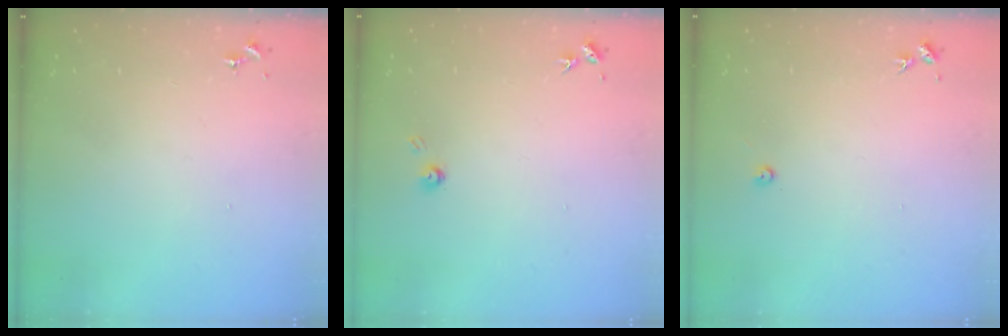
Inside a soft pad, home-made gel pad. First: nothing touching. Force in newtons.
{"total": 3.2, "press": 3.2, "slide": 0.3}
{"total": 3.0, "press": 3.0, "slide": 0.4}